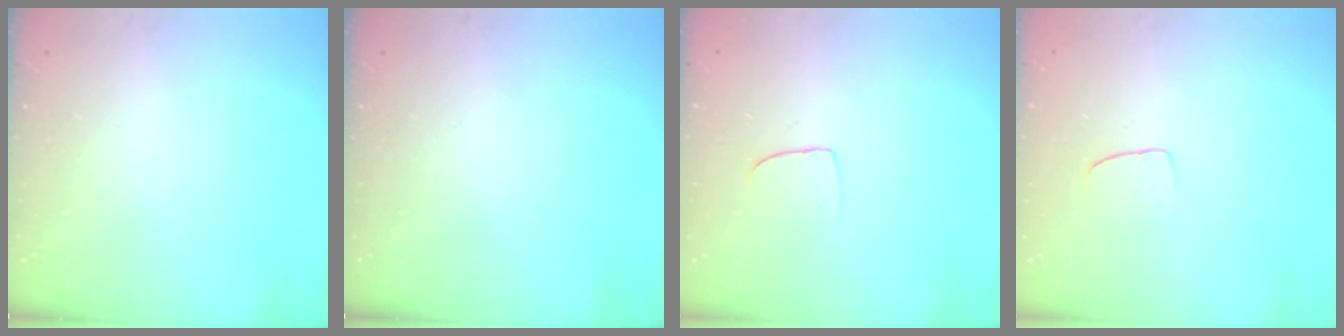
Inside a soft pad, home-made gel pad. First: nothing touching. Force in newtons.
{"total": 0.0}
{"total": 6.0, "press": 6.0, "slide": 0.4}
{"total": 5.9, "press": 5.9, "slide": 0.4}